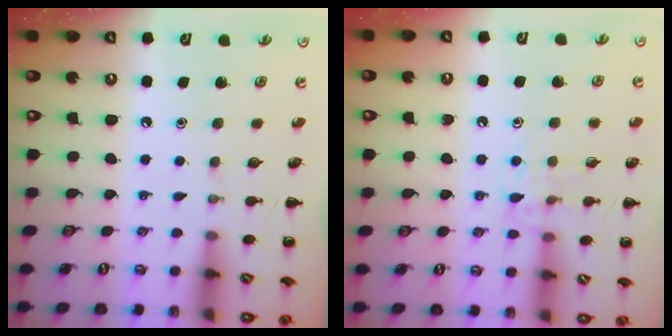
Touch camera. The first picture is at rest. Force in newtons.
{"total": 8.4, "press": 8.2, "slide": 1.6}